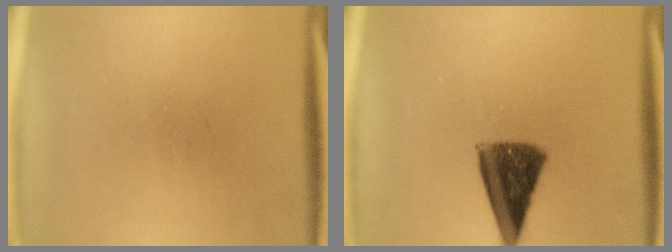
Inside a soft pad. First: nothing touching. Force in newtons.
{"total": 10.0}